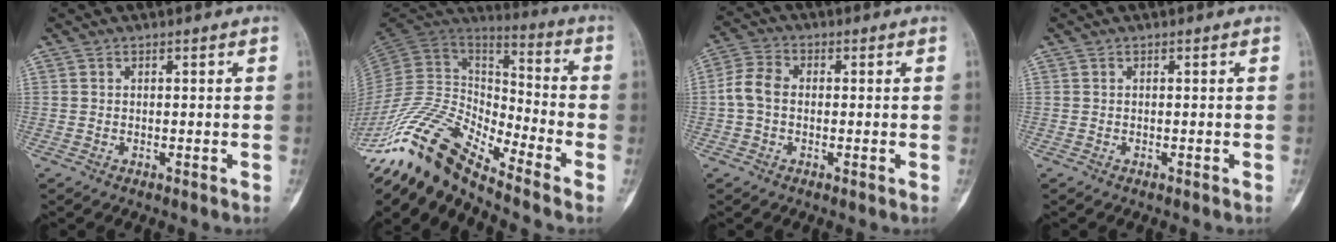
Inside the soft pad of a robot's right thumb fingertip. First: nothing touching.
{"total": 17.4, "force": [-14.0, 3.8, 9.6], "torque": [-0.186, 0.084, -0.273]}
{"total": 5.3, "force": [-0.4, 3.7, 3.7], "torque": [-0.074, 0.015, -0.017]}
{"total": 0.0}